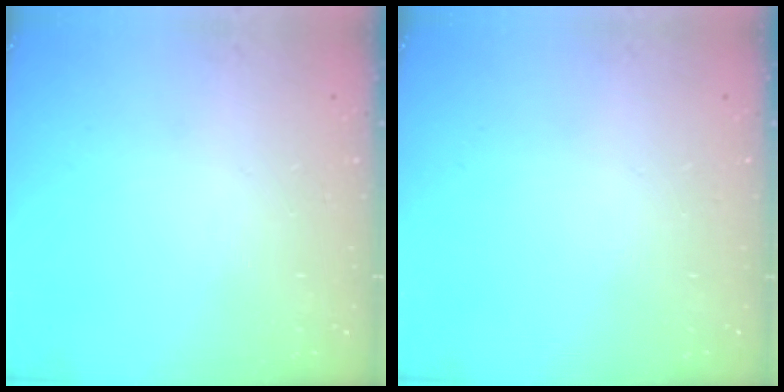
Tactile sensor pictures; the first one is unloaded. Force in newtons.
{"total": 0.0}